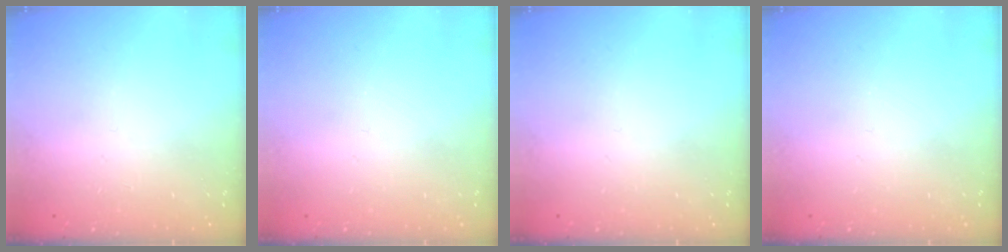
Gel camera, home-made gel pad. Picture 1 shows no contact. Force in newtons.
{"total": 0.0}
{"total": 0.0}
{"total": 0.0}